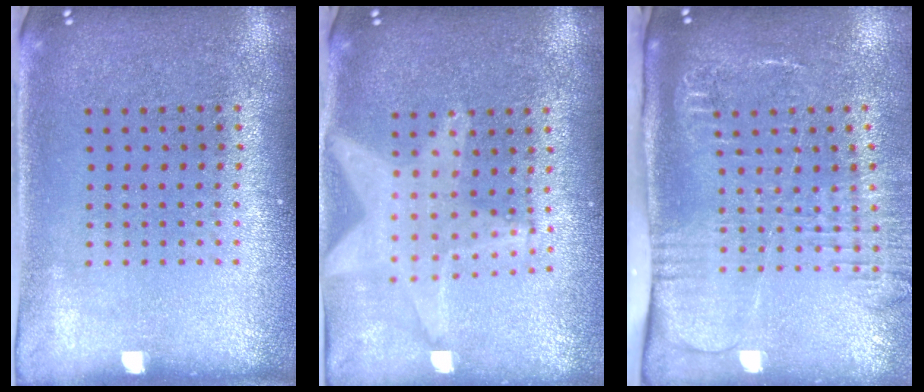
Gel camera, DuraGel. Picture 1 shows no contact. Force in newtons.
{"total": 2.0, "press": 1.7, "slide": 1.1}
{"total": 2.7, "press": 2.1, "slide": 1.7}